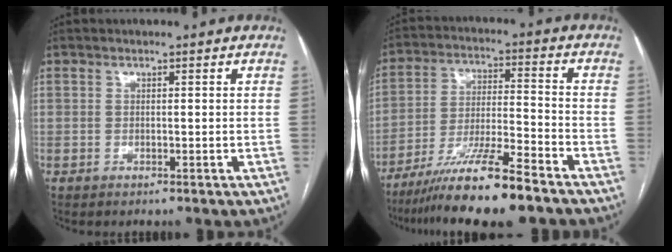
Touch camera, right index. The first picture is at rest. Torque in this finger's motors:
{"motor_torque": [1.06, -1.07, 0.90, 0.21]}